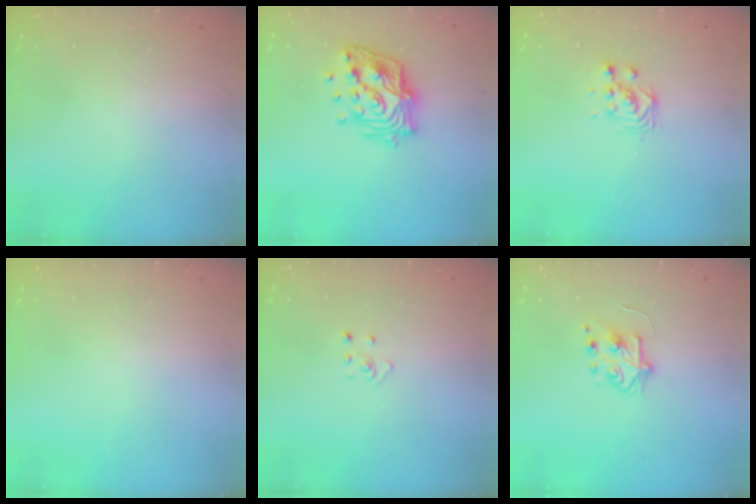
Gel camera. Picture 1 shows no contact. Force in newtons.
{"total": 15.5, "press": 15.5, "slide": 1.2}
{"total": 3.0, "press": 3.0, "slide": 0.0}
{"total": 0.0}
{"total": 2.9, "press": 2.9, "slide": 0.2}
{"total": 5.8, "press": 5.8, "slide": 0.6}